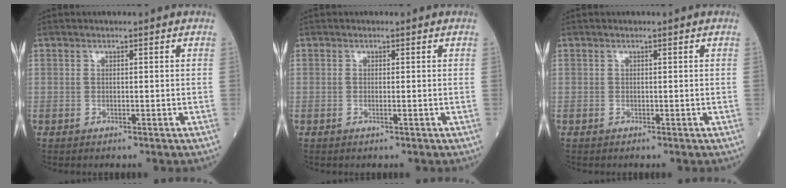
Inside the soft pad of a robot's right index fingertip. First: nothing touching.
{"total": 0.7, "force": [-0.2, -0.1, 0.7], "torque": [-0.016, -0.001, -0.003]}
{"total": 0.0}